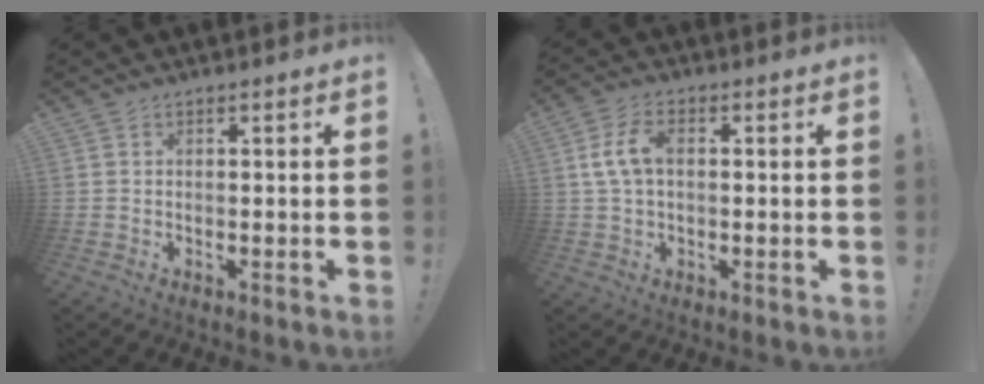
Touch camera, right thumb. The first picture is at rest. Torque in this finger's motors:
{"motor_torque": [0.47, 0.45, 0.08, -0.01, 0.01]}